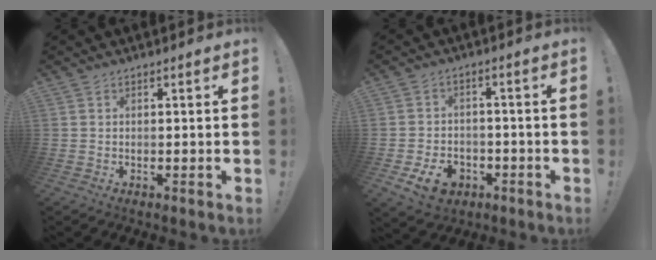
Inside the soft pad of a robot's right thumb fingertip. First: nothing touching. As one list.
[{"total": 8.8, "force": [-4.3, 6.2, 4.6], "torque": [-0.072, 0.031, -0.070]}]